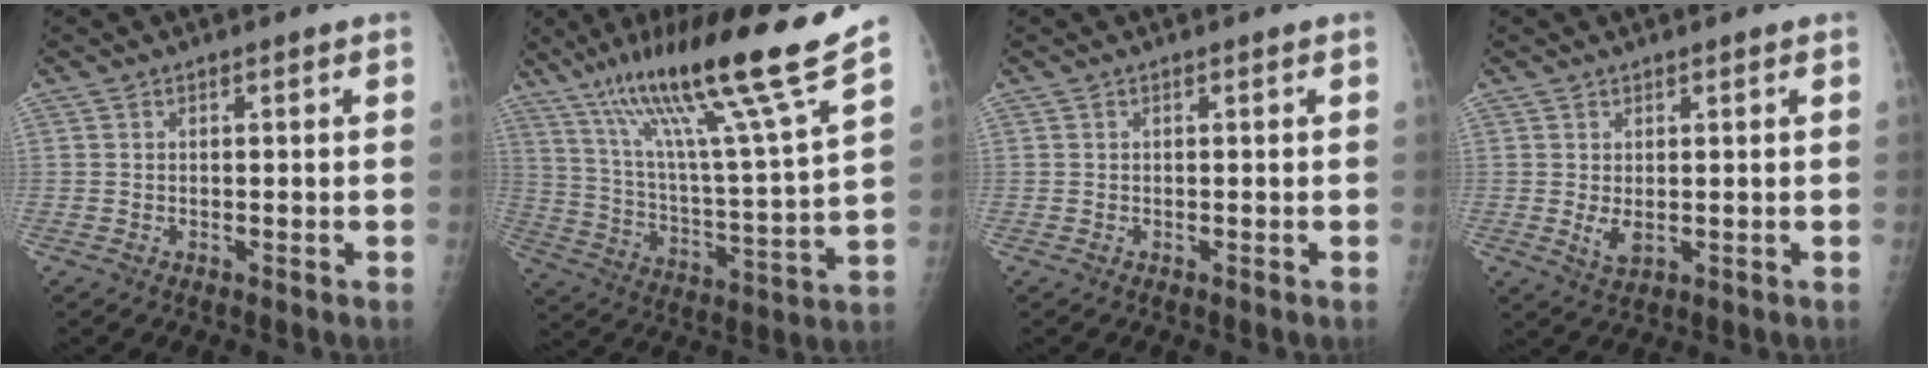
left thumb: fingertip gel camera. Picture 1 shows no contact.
{"total": 22.9, "force": [16.0, -0.4, 16.3], "torque": [-0.250, -0.074, 0.277]}
{"total": 0.0}
{"total": 2.9, "force": [0.3, 1.6, 2.5], "torque": [-0.040, -0.009, 0.012]}